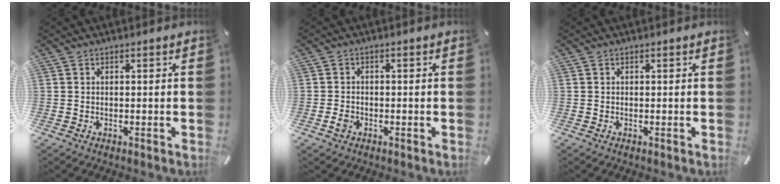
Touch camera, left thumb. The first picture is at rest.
{"total": 2.1, "force": [-0.8, 1.6, 1.1], "torque": [-0.021, 0.004, -0.015]}
{"total": 0.0}